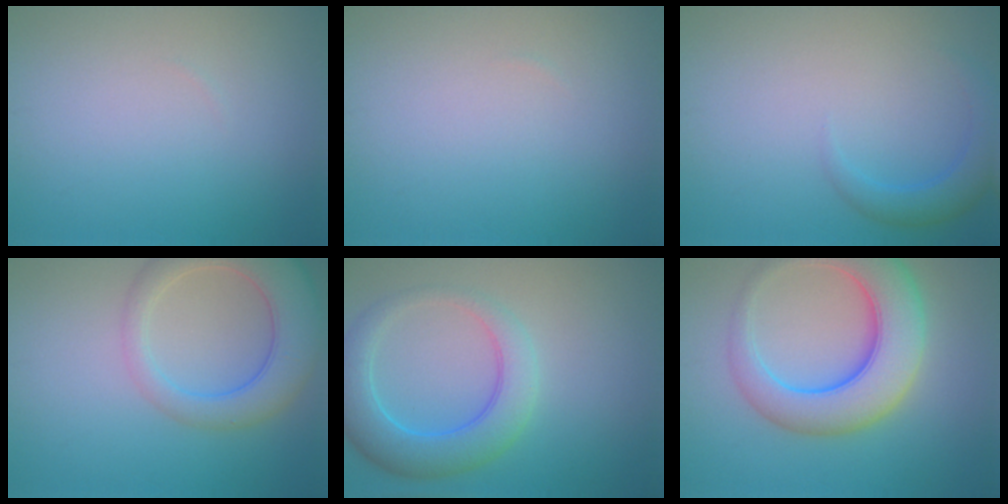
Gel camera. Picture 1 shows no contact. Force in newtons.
{"total": 0.0}
{"total": 2.8, "press": 2.8, "slide": 0.2}
{"total": 6.4, "press": 6.3, "slide": 0.7}
{"total": 5.6, "press": 5.6, "slide": 0.2}
{"total": 8.4, "press": 8.4, "slide": 0.2}